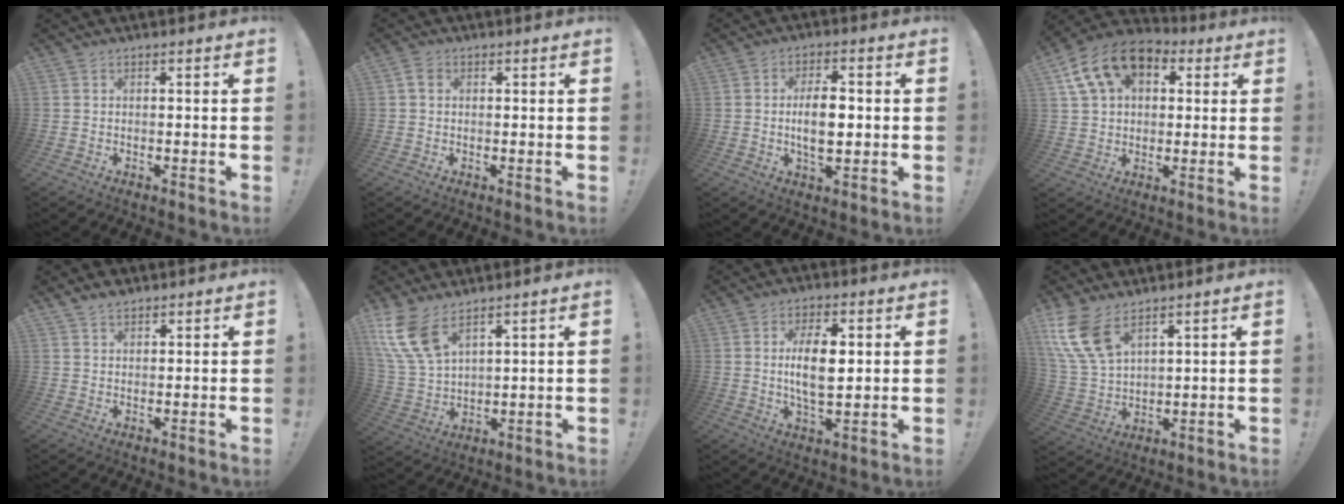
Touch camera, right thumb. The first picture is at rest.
{"total": 2.7, "force": [0.7, 2.2, 1.4], "torque": [-0.021, 0.002, 0.014]}
{"total": 9.0, "force": [-0.3, 4.6, 7.8], "torque": [-0.141, 0.002, -0.011]}
{"total": 15.5, "force": [7.0, 9.6, 9.9], "torque": [-0.177, -0.023, 0.129]}
{"total": 2.9, "force": [2.4, 1.3, 1.0], "torque": [-0.016, -0.012, 0.046]}
{"total": 11.6, "force": [7.8, 5.1, 7.0], "torque": [-0.158, -0.037, 0.151]}
{"total": 10.9, "force": [1.7, 5.0, 9.6], "torque": [-0.171, -0.004, 0.024]}
{"total": 12.1, "force": [7.7, 5.8, 7.3], "torque": [-0.163, -0.034, 0.151]}